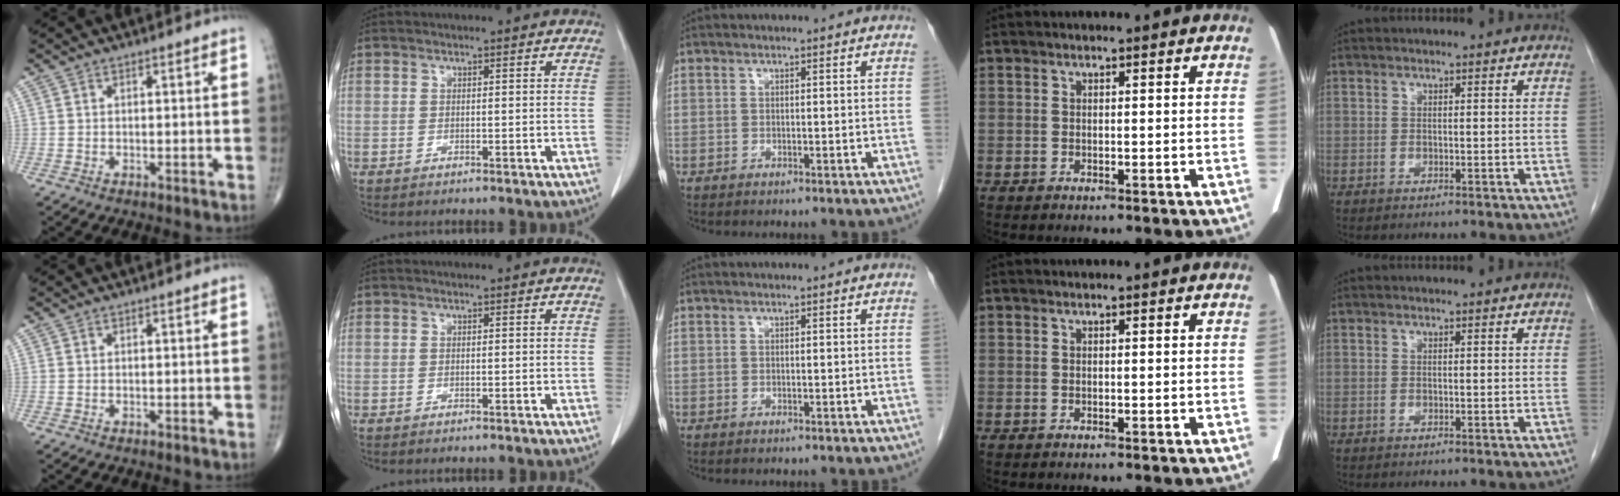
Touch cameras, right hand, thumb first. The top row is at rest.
{}